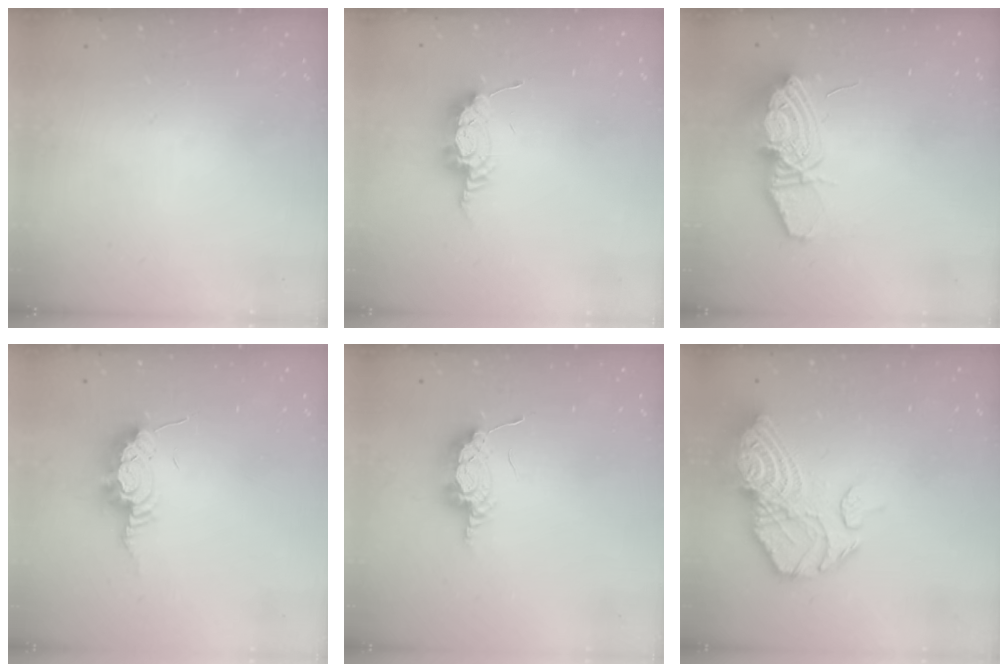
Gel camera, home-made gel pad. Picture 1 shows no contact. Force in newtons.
{"total": 8.5, "press": 8.4, "slide": 0.9}
{"total": 14.4, "press": 14.4, "slide": 1.4}
{"total": 9.1, "press": 9.1, "slide": 0.8}
{"total": 7.8, "press": 7.6, "slide": 1.8}
{"total": 19.4, "press": 16.7, "slide": 9.9}